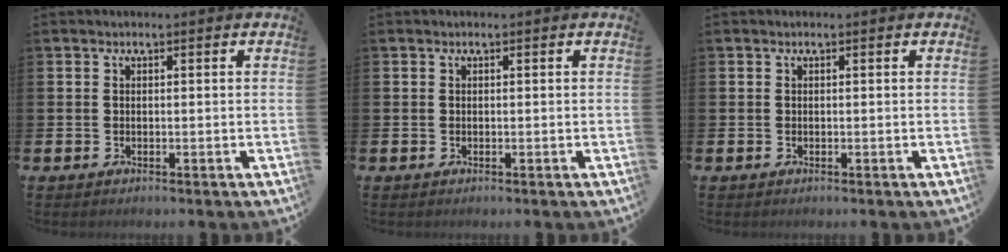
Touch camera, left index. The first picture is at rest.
{"total": 0.0}
{"total": 0.0}